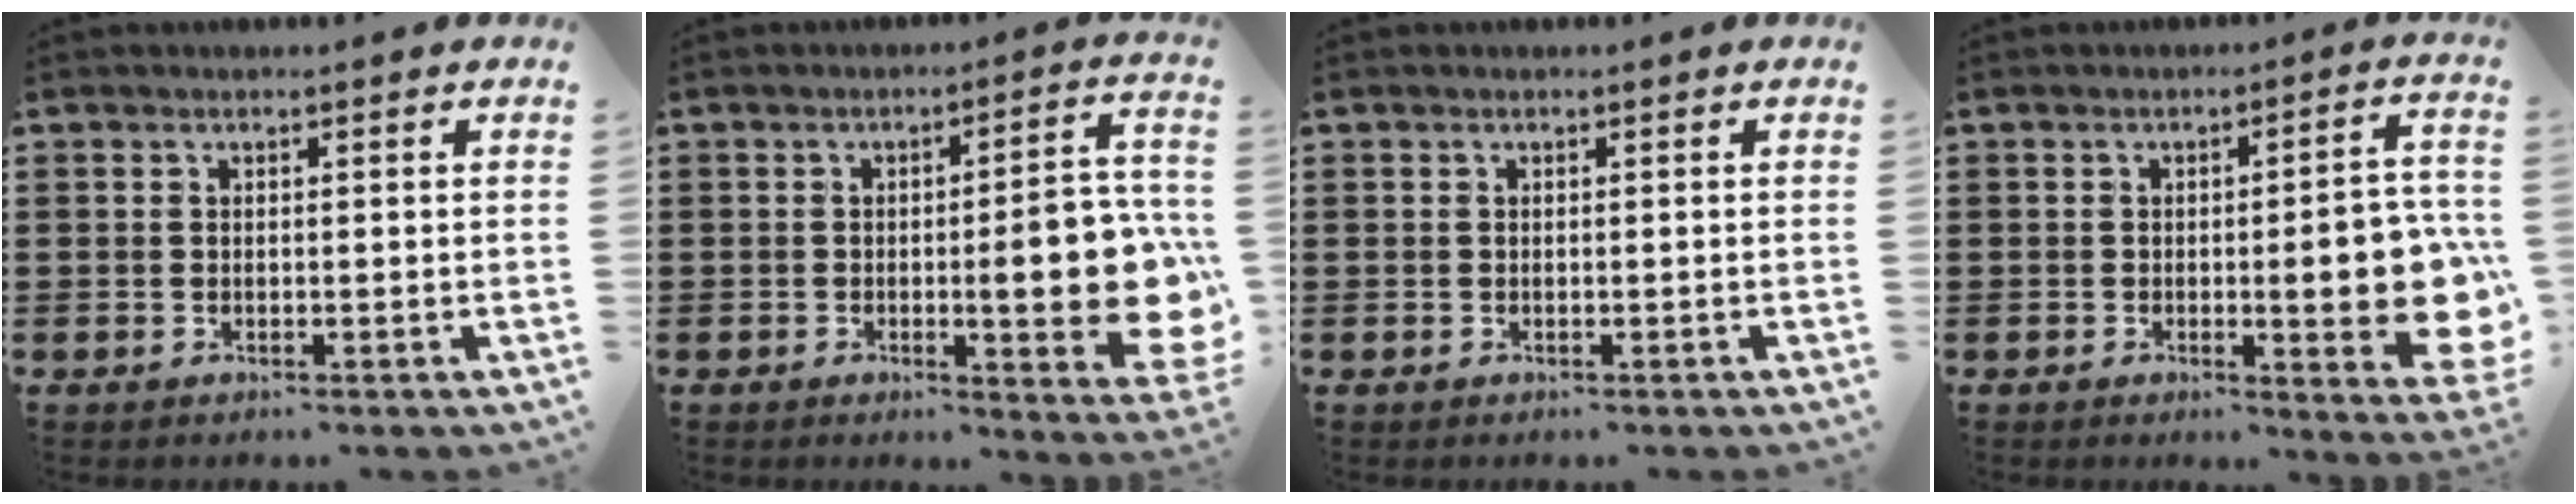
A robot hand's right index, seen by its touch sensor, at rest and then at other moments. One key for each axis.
{"total": 12.3, "fx": -1.3, "fy": 2.9, "fz": 11.9, "tx": -0.148, "ty": -0.016, "tz": -0.023}
{"total": 0.0}
{"total": 10.9, "fx": -1.4, "fy": 2.8, "fz": 10.4, "tx": -0.130, "ty": -0.016, "tz": -0.022}